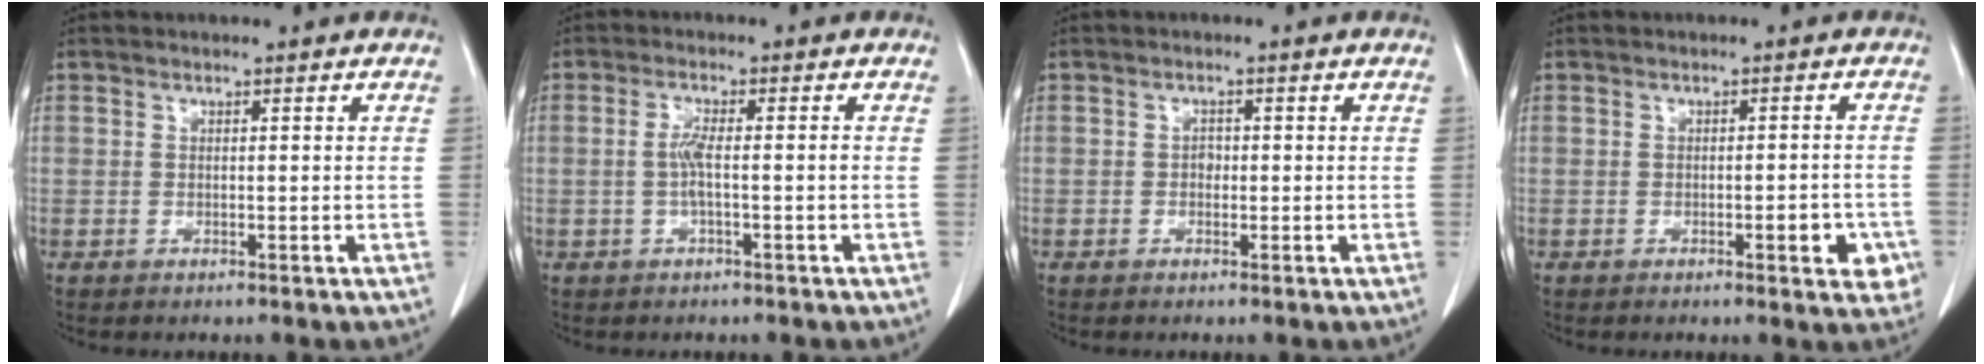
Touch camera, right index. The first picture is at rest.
{"total": 3.0, "force": [-0.5, 0.2, 2.9], "torque": [-0.056, 0.006, -0.008]}
{"total": 1.1, "force": [-0.1, 0.9, 0.7], "torque": [-0.005, 0.005, -0.002]}
{"total": 4.4, "force": [-1.8, 1.3, 3.9], "torque": [-0.041, -0.001, -0.019]}